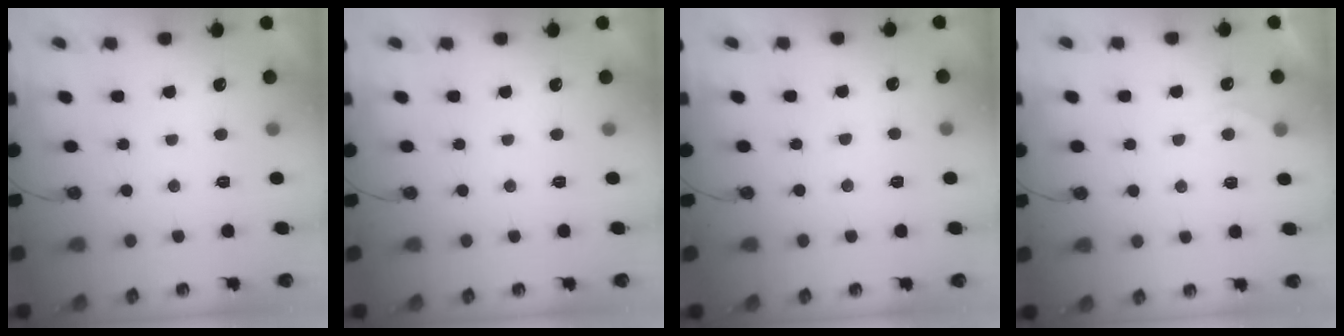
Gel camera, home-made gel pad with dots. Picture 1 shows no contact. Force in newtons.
{"total": 0.0}
{"total": 4.2, "press": 4.2, "slide": 0.7}
{"total": 5.5, "press": 5.5, "slide": 0.6}